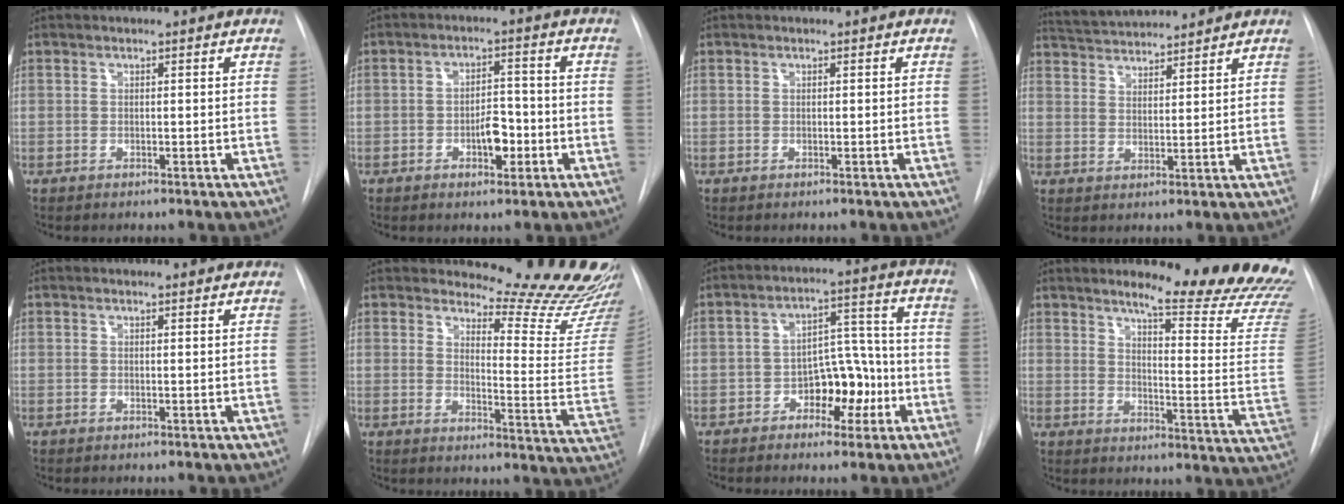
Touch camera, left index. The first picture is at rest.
{"total": 4.6, "force": [-1.7, 2.2, 3.7], "torque": [-0.052, 0.007, -0.023]}
{"total": 0.0}
{"total": 9.4, "force": [9.0, 0.7, 2.3], "torque": [-0.049, 0.027, 0.148]}
{"total": 3.3, "force": [3.1, 0.6, 0.7], "torque": [-0.014, 0.015, 0.030]}
{"total": 18.4, "force": [17.8, 1.1, 4.6], "torque": [-0.050, -0.151, 0.195]}
{"total": 7.7, "force": [-3.0, 4.4, 5.5], "torque": [-0.074, 0.028, -0.043]}
{"total": 20.2, "force": [18.4, 1.2, 8.1], "torque": [-0.098, -0.122, 0.210]}